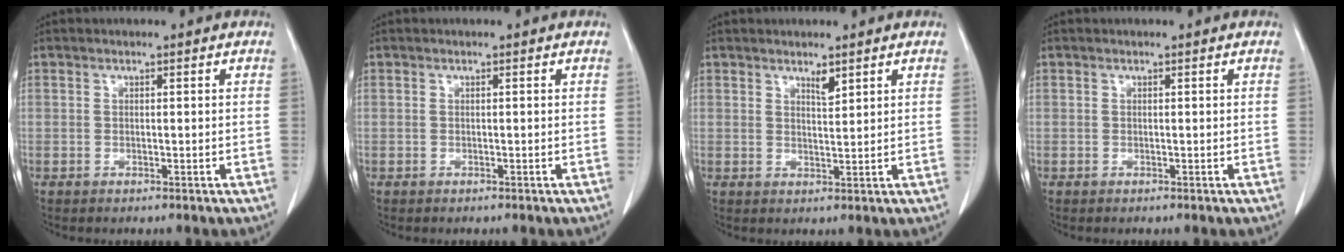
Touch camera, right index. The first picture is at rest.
{"total": 0.0}
{"total": 1.9, "force": [1.4, 0.3, 1.2], "torque": [-0.023, -0.005, 0.028]}
{"total": 0.0}